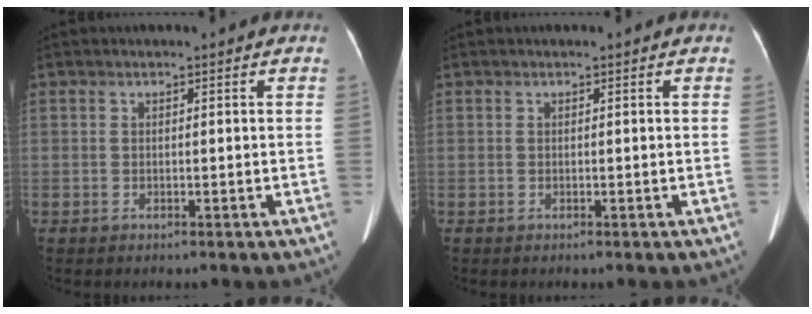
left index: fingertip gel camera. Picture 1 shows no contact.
{"total": 0.0}